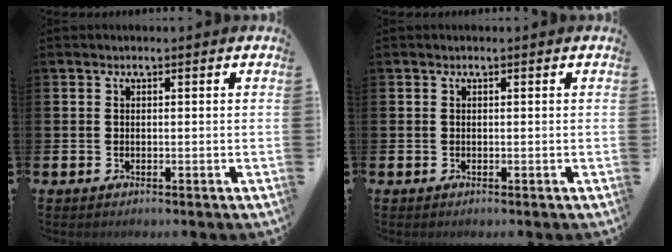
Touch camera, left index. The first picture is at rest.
{"total": 0.0}